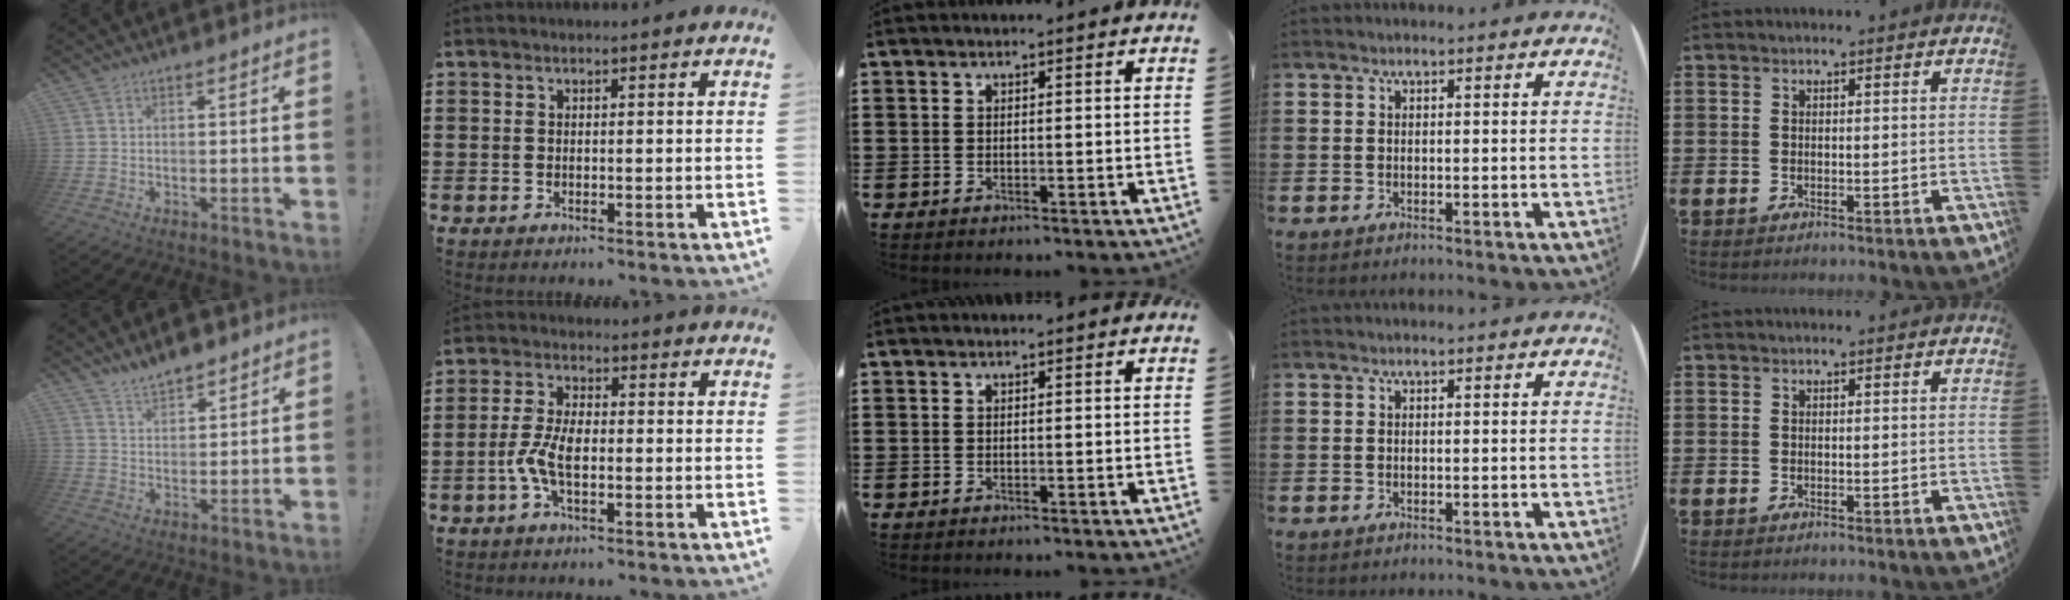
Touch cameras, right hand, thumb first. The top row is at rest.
{"thumb": {"total": 5.7, "force": [5.2, 1.9, 1.5], "torque": [-0.021, -0.035, 0.095]}, "index": {"total": 5.5, "force": [-1.3, 2.4, 4.7], "torque": [-0.117, -0.005, -0.033]}}